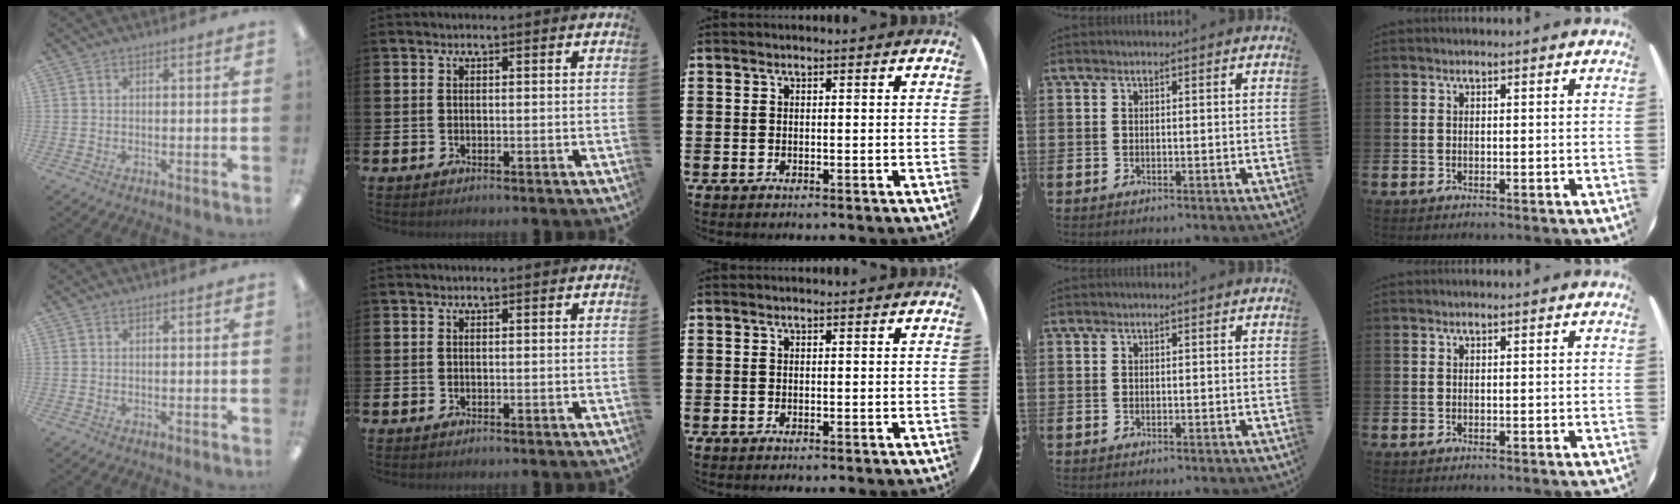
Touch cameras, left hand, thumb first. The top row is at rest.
{}